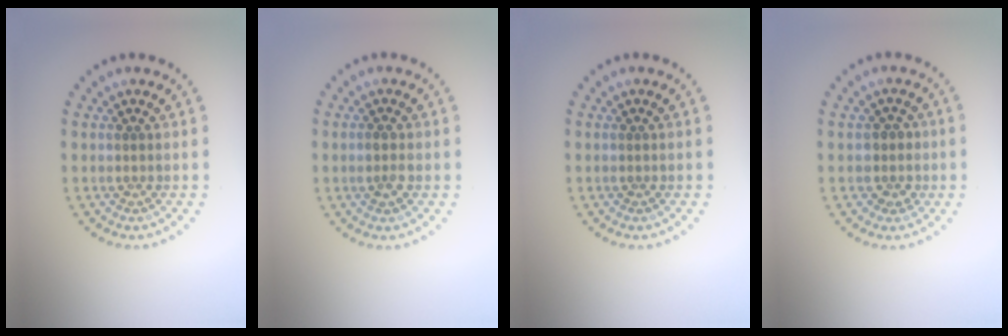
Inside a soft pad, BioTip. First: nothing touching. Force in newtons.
{"total": 1.3, "press": 1.3, "slide": 0.2}
{"total": 0.0}
{"total": 1.9, "press": 1.7, "slide": 1.0}